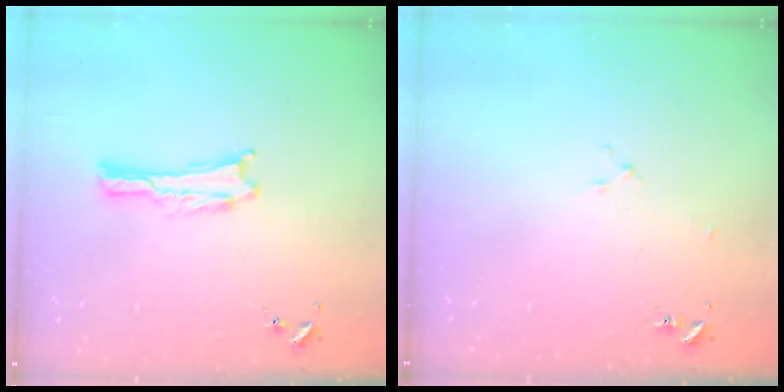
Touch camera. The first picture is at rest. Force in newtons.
{"total": 1.6, "press": 1.6, "slide": 0.2}